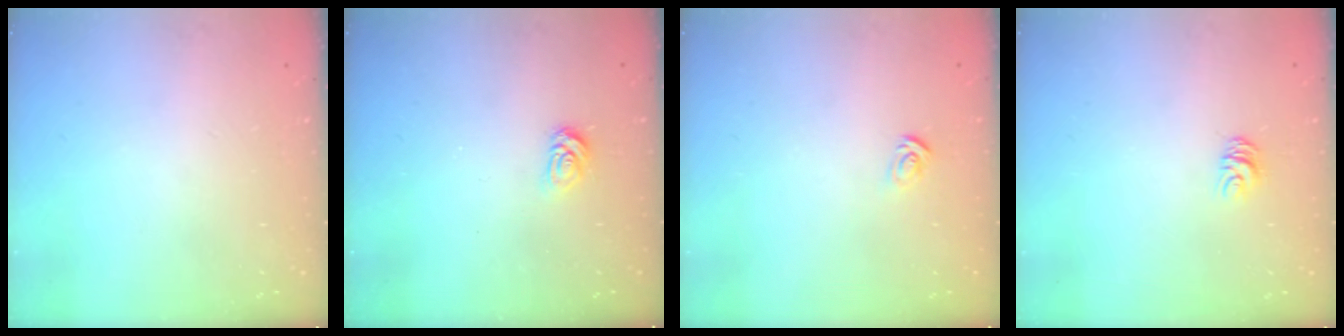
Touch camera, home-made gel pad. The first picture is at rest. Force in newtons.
{"total": 4.6, "press": 4.5, "slide": 0.6}
{"total": 2.7, "press": 2.7, "slide": 0.3}
{"total": 5.3, "press": 5.3, "slide": 0.4}